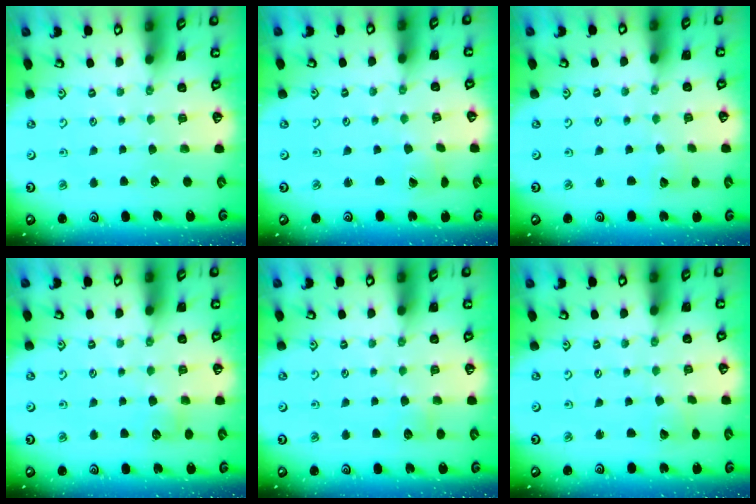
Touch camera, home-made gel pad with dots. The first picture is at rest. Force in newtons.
{"total": 0.7, "press": 0.7, "slide": 0.0}
{"total": 2.5, "press": 2.5, "slide": 0.4}
{"total": 5.7, "press": 5.7, "slide": 0.7}
{"total": 3.7, "press": 3.7, "slide": 0.4}
{"total": 3.1, "press": 3.1, "slide": 0.3}